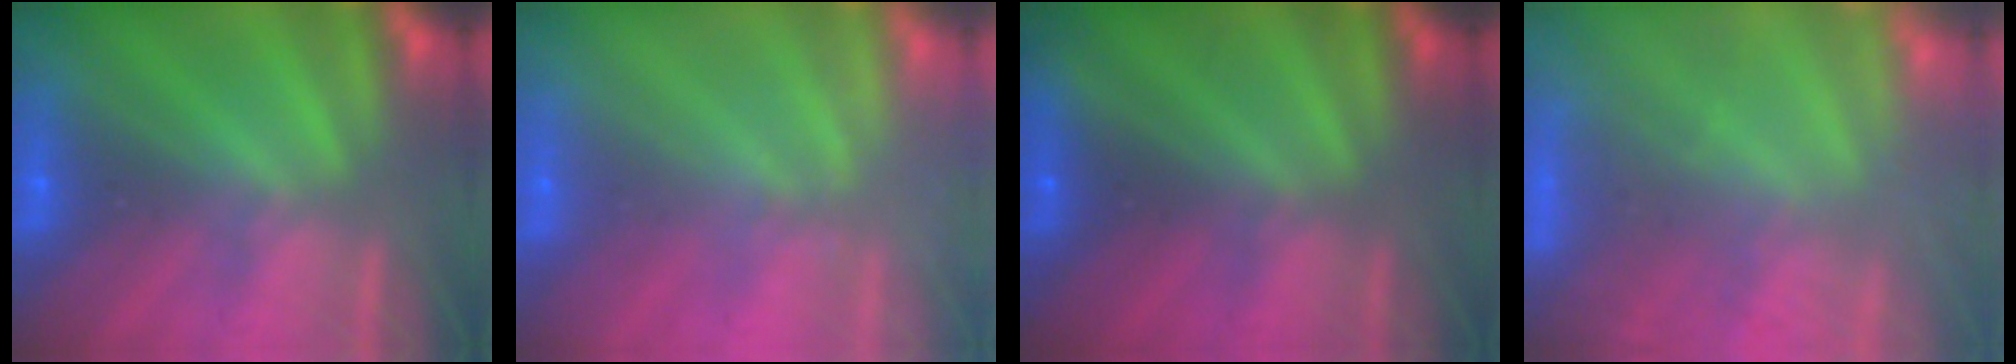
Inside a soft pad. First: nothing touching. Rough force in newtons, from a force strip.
{"total": 2.4}
{"total": 1.7}
{"total": 5.7}